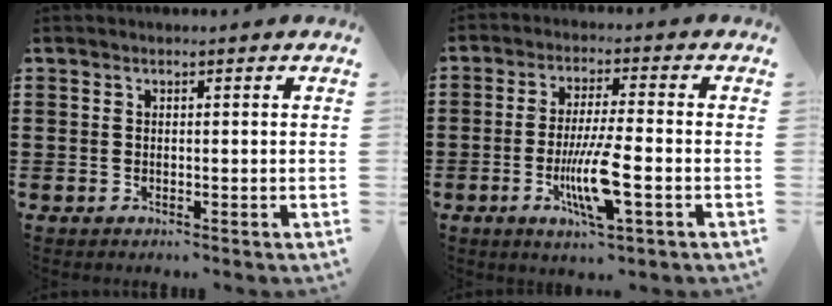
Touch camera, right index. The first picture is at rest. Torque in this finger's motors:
{"motor_torque": [1.16, -0.30, 0.82, 0.12]}